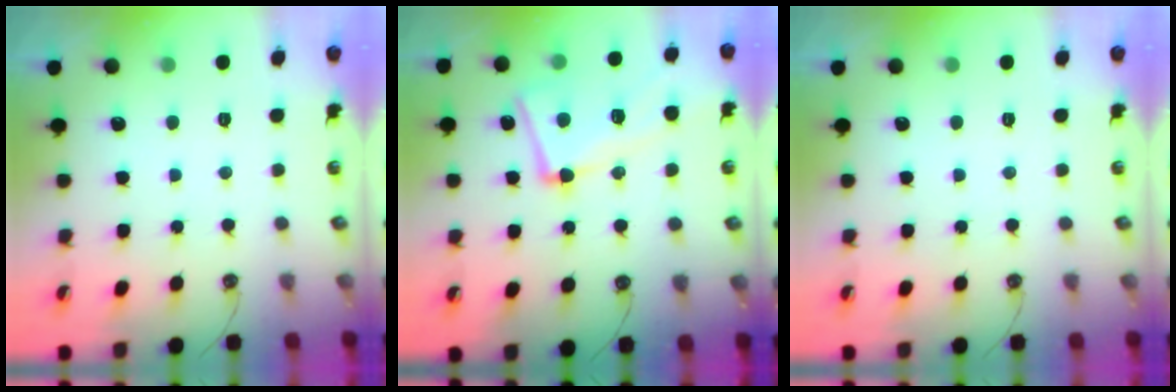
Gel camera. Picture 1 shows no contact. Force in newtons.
{"total": 8.7, "press": 8.4, "slide": 2.1}
{"total": 0.0}